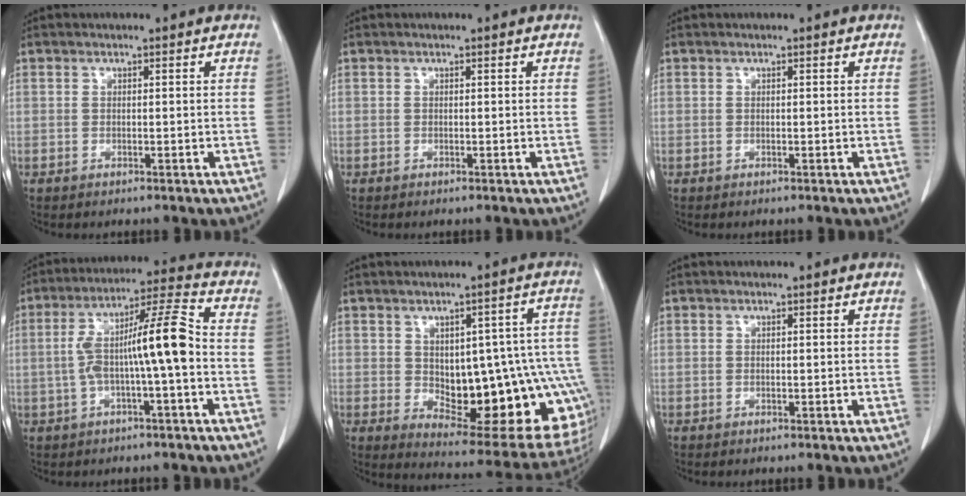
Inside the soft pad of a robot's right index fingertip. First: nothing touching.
{"total": 0.0}
{"total": 0.0}
{"total": 11.2, "force": [-1.2, 0.7, 11.1], "torque": [-0.200, 0.033, -0.025]}
{"total": 20.9, "force": [-2.7, 8.6, 18.9], "torque": [-0.175, 0.021, -0.004]}
{"total": 0.0}